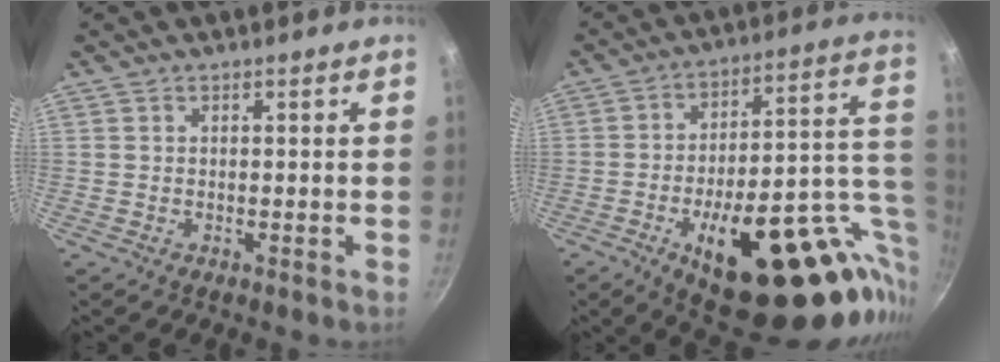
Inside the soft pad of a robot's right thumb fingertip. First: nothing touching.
{"total": 31.9, "force": [-8.5, 14.2, 27.2], "torque": [-0.323, 0.021, -0.103]}